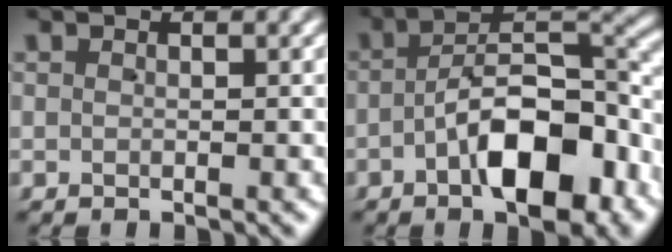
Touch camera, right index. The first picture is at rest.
{"total": 8.7, "force": [-3.6, 3.3, 7.2], "torque": [-0.091, 0.015, -0.060]}